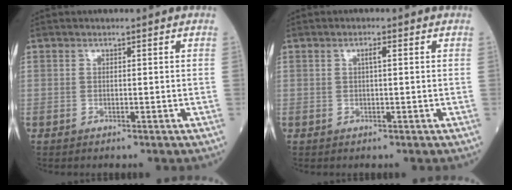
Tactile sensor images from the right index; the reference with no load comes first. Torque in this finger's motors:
{"motor_torque": [0.24, 0.09, 0.14, 0.05]}